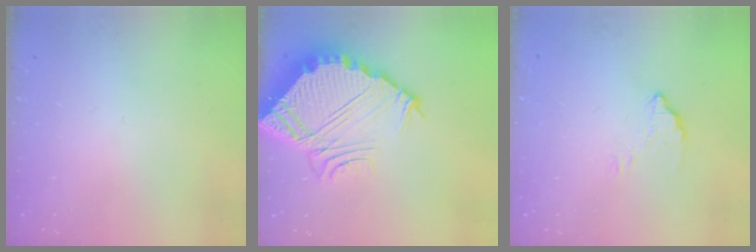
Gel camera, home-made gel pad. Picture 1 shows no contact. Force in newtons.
{"total": 9.4, "press": 9.4, "slide": 0.7}
{"total": 2.4, "press": 2.4, "slide": 0.0}